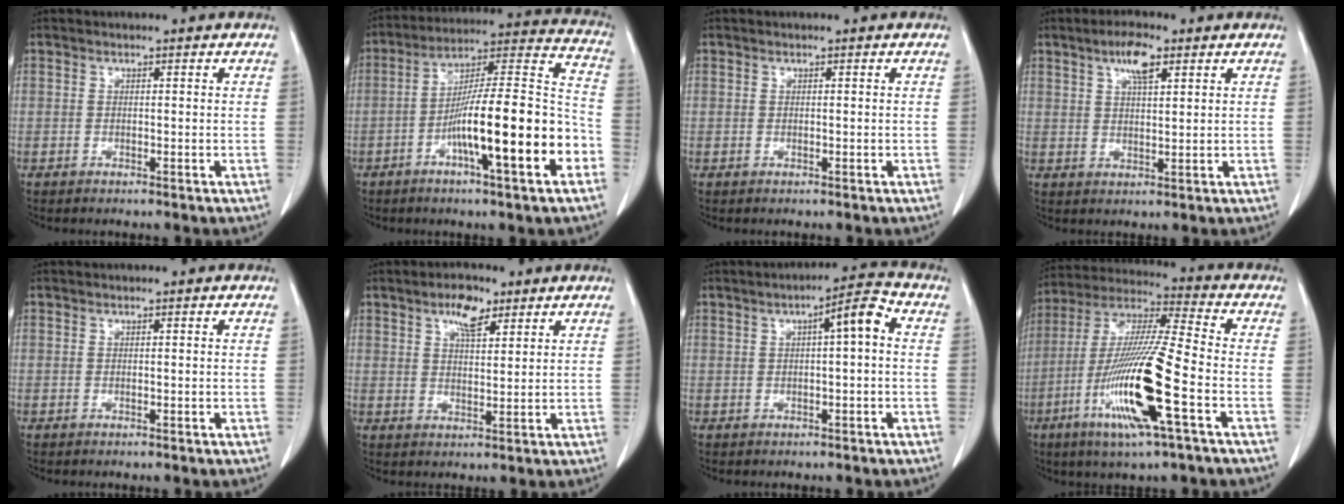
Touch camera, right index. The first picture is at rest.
{"total": 19.8, "force": [-6.9, 2.1, 18.4], "torque": [-0.271, 0.013, -0.109]}
{"total": 0.0}
{"total": 5.6, "force": [3.0, 1.7, 4.4], "torque": [-0.086, 0.004, 0.054]}
{"total": 0.0}
{"total": 5.7, "force": [3.3, 2.4, 4.0], "torque": [-0.075, 0.004, 0.058]}
{"total": 6.0, "force": [1.1, 1.1, 5.8], "torque": [-0.092, 0.023, 0.014]}
{"total": 18.2, "force": [-6.3, 0.8, 17.1], "torque": [-0.356, -0.024, -0.121]}